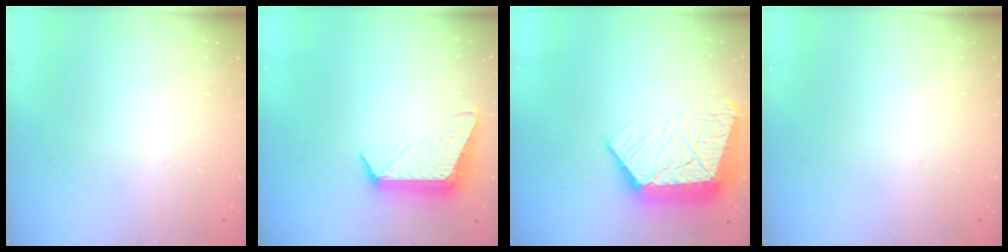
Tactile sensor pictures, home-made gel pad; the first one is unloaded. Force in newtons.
{"total": 11.2, "press": 11.2, "slide": 0.5}
{"total": 17.3, "press": 17.2, "slide": 1.6}
{"total": 0.0}